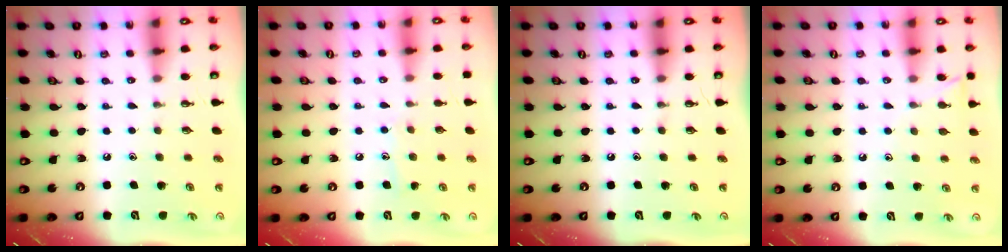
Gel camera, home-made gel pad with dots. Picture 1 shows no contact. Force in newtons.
{"total": 6.2, "press": 6.2, "slide": 0.1}
{"total": 0.0}
{"total": 6.2, "press": 6.1, "slide": 0.6}